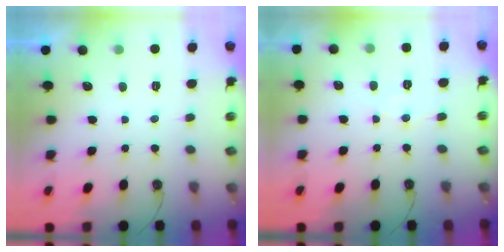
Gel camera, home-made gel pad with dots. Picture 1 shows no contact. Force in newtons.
{"total": 5.8, "press": 5.7, "slide": 0.8}